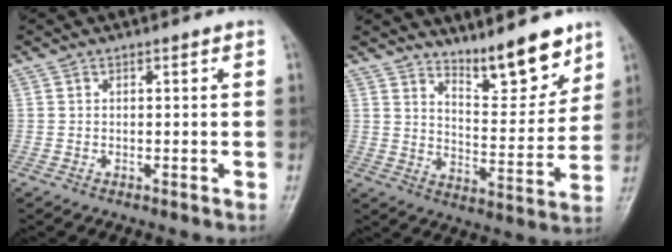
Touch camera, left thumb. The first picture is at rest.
{"total": 11.4, "force": [9.1, 3.1, 6.2], "torque": [-0.067, -0.075, 0.153]}